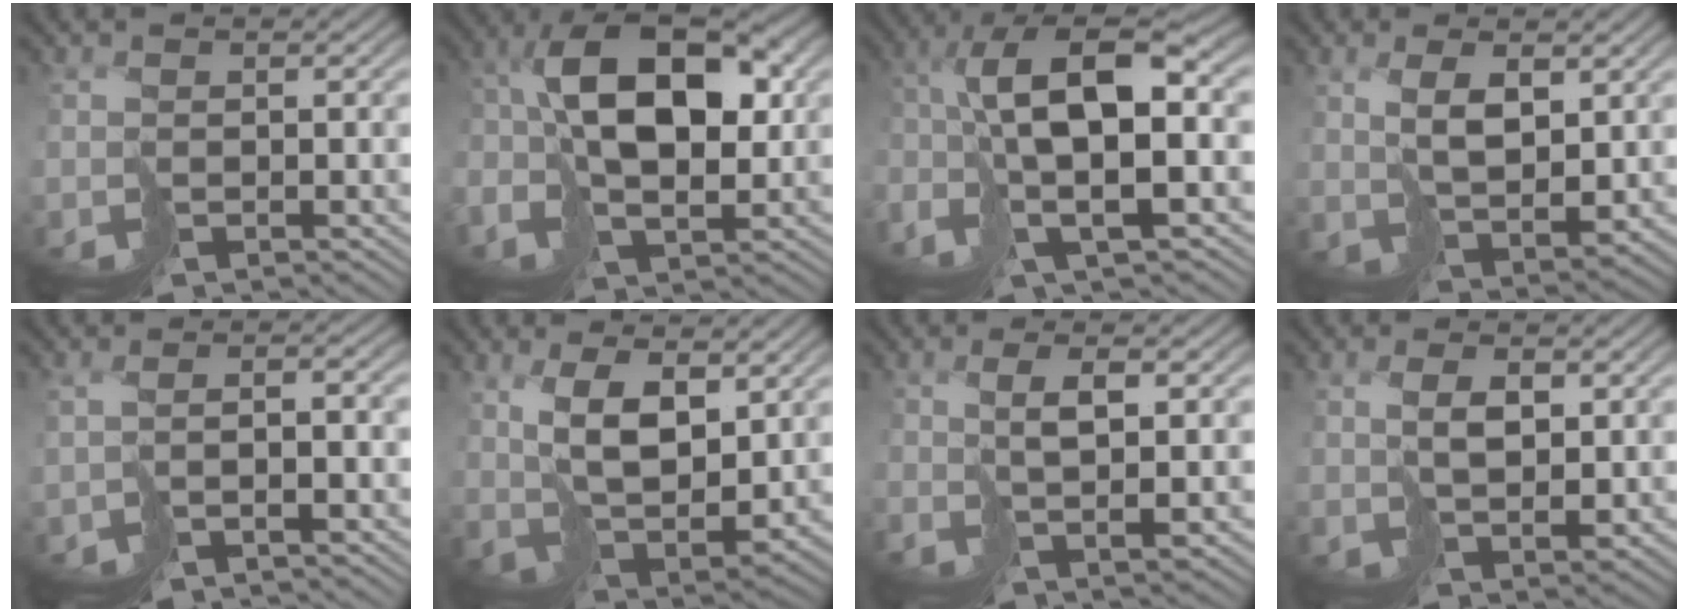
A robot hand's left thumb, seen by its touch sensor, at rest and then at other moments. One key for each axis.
{"total": 12.2, "fx": 1.5, "fy": 6.9, "fz": 10.0, "tx": -0.185, "ty": 0.024, "tz": 0.020}
{"total": 11.3, "fx": -1.1, "fy": 3.9, "fz": 10.5, "tx": -0.223, "ty": 0.000, "tz": -0.022}
{"total": 5.6, "fx": 3.3, "fy": 1.7, "fz": 4.1, "tx": -0.092, "ty": -0.002, "tz": 0.074}
{"total": 2.4, "fx": -1.5, "fy": 0.3, "fz": 1.9, "tx": -0.044, "ty": -0.002, "tz": -0.027}
{"total": 9.0, "fx": 4.5, "fy": 3.5, "fz": 7.0, "tx": -0.153, "ty": -0.007, "tz": 0.092}
{"total": 4.1, "fx": 1.0, "fy": 0.2, "fz": 4.0, "tx": -0.080, "ty": 0.007, "tz": 0.023}
{"total": 4.1, "fx": 1.8, "fy": 1.7, "fz": 3.2, "tx": -0.073, "ty": -0.003, "tz": 0.045}